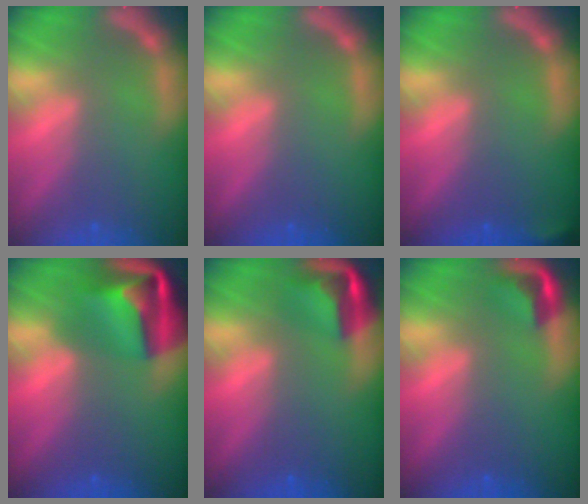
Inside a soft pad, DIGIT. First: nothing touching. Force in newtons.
{"total": 0.0}
{"total": 1.4}
{"total": 9.5}
{"total": 5.0}
{"total": 2.9}